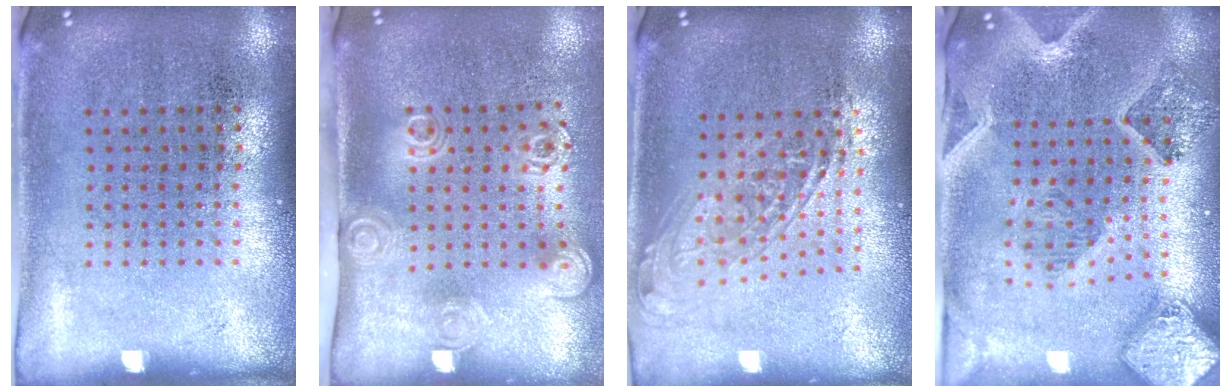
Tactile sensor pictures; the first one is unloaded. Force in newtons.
{"total": 2.0, "press": 1.4, "slide": 1.5}
{"total": 1.7, "press": 1.4, "slide": 1.0}
{"total": 2.2, "press": 2.0, "slide": 0.9}